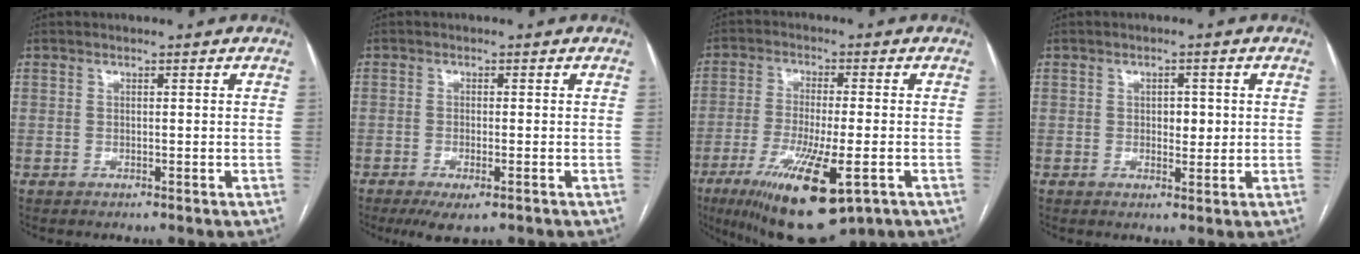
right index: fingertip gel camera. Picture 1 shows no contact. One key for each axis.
{"total": 4.3, "fx": -2.6, "fy": 1.1, "fz": 3.3, "tx": -0.055, "ty": -0.010, "tz": -0.038}
{"total": 15.3, "fx": -7.5, "fy": 3.1, "fz": 13.0, "tx": -0.226, "ty": -0.039, "tz": -0.117}
{"total": 2.6, "fx": 0.3, "fy": 1.6, "fz": 2.1, "tx": -0.025, "ty": 0.001, "tz": 0.006}